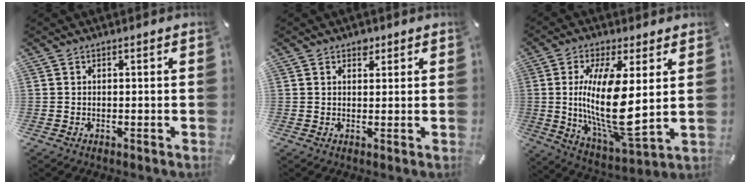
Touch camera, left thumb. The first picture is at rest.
{"total": 2.2, "force": [1.4, 1.5, 0.5], "torque": [0.004, -0.003, 0.022]}
{"total": 17.5, "force": [2.5, 6.2, 16.1], "torque": [-0.337, -0.032, 0.035]}